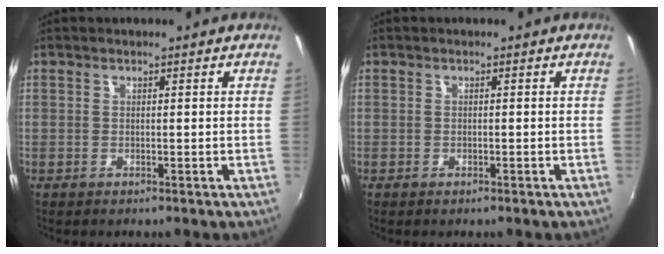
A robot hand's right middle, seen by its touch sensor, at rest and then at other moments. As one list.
[{"total": 0.9, "force": [-0.7, 0.4, 0.4], "torque": [-0.007, -0.002, -0.012]}]